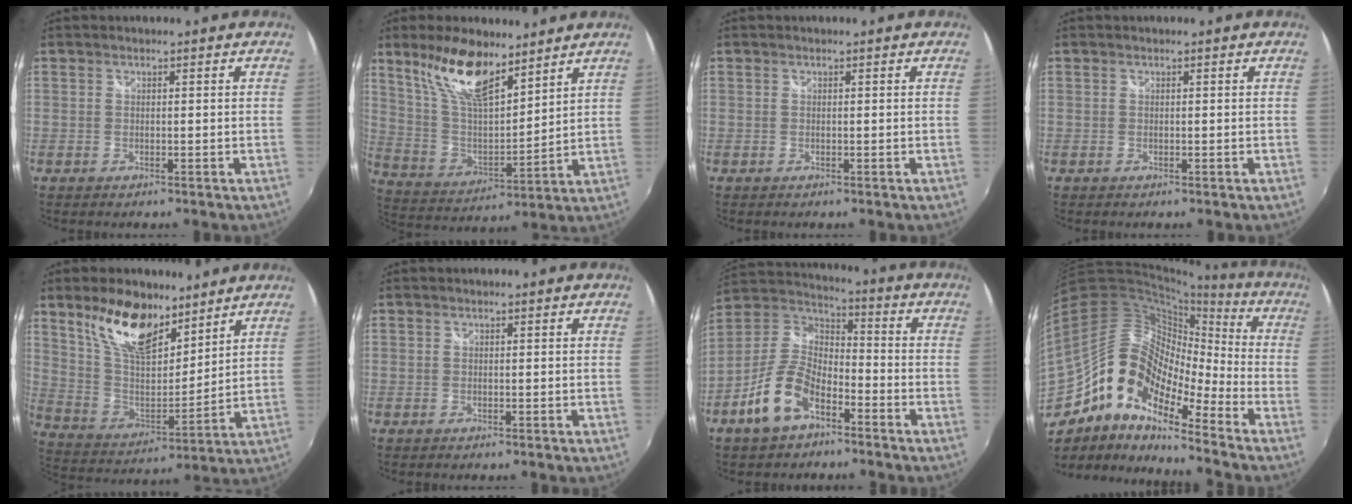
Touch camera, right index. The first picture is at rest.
{"total": 15.4, "force": [10.6, 5.2, 9.9], "torque": [-0.192, 0.008, 0.212]}
{"total": 0.0}
{"total": 0.0}
{"total": 16.6, "force": [11.1, 7.5, 9.8], "torque": [-0.188, 0.001, 0.212]}
{"total": 0.0}
{"total": 12.7, "force": [-6.7, 6.8, 8.5], "torque": [-0.184, 0.004, -0.126]}
{"total": 18.7, "force": [-10.9, 8.8, 12.4], "torque": [-0.218, -0.008, -0.223]}